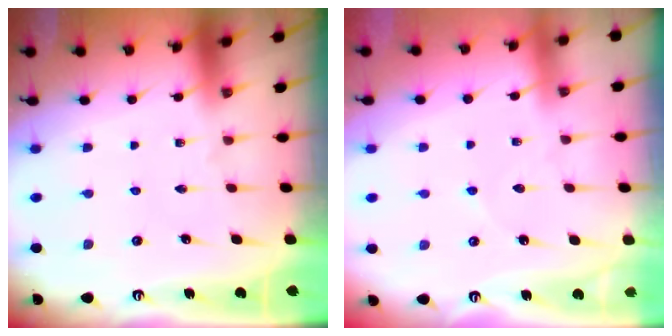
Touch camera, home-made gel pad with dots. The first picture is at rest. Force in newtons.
{"total": 2.0, "press": 2.0, "slide": 0.2}